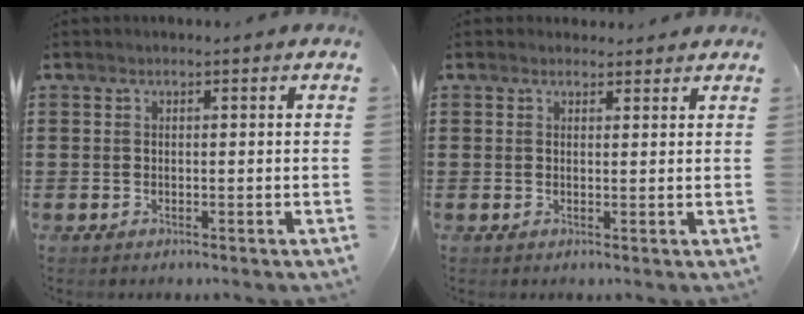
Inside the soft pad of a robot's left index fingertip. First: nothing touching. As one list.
[{"total": 1.1, "force": [1.0, 0.4, 0.1], "torque": [-0.004, 0.003, 0.021]}]